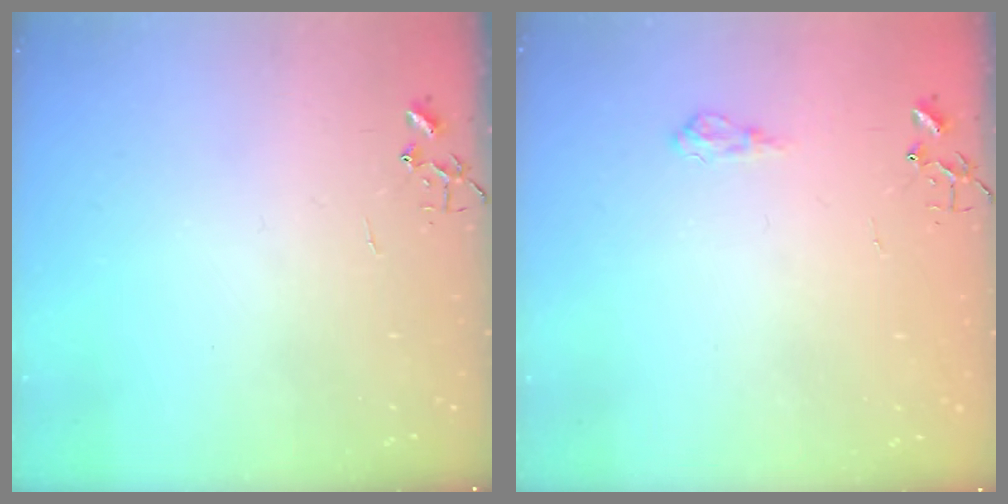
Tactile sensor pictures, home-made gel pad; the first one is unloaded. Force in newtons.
{"total": 7.0, "press": 7.0, "slide": 0.8}